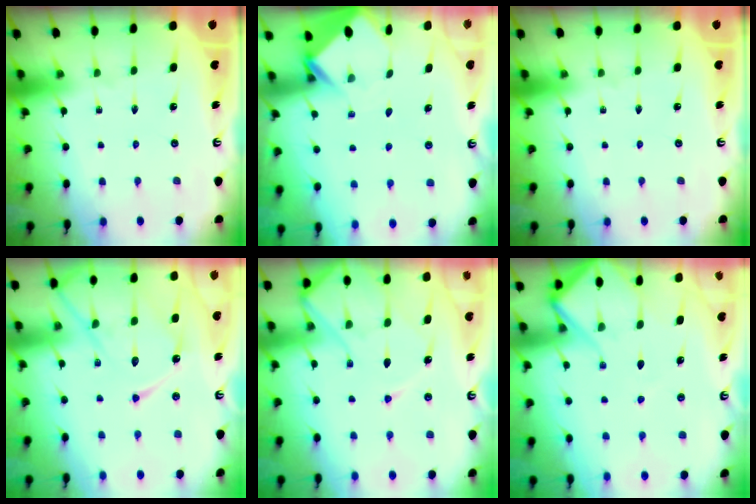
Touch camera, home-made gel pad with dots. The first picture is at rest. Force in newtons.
{"total": 3.8, "press": 3.8, "slide": 0.1}
{"total": 0.0}
{"total": 15.4, "press": 15.3, "slide": 1.3}
{"total": 11.4, "press": 11.4, "slide": 1.3}
{"total": 8.7, "press": 8.7, "slide": 0.8}